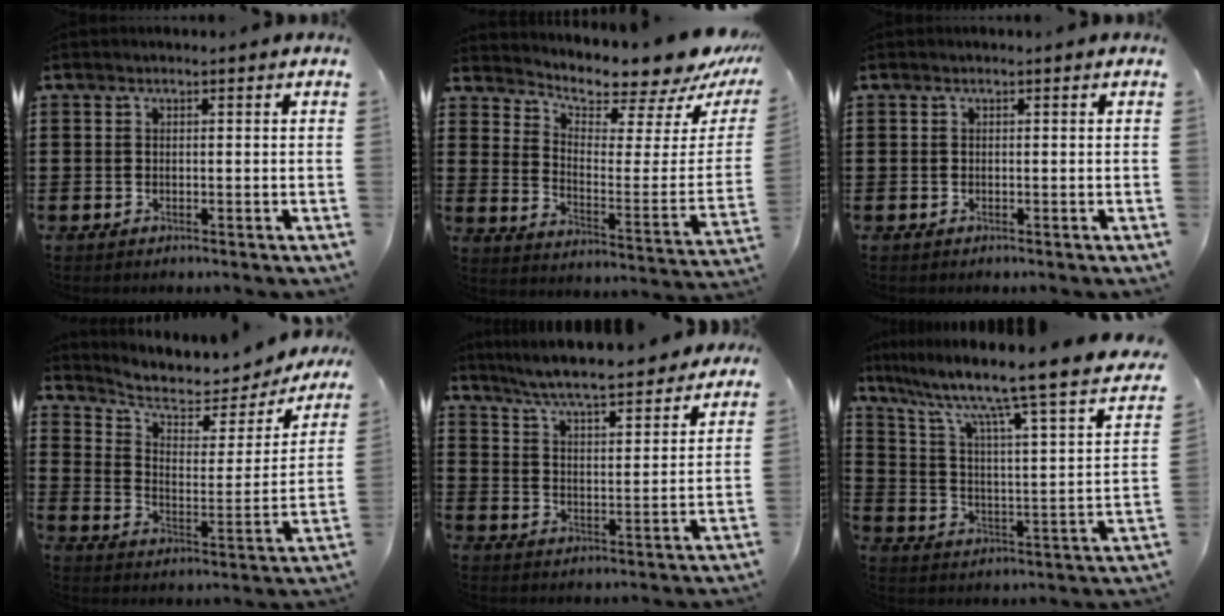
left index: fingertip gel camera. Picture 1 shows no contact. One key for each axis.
{"total": 5.4, "fx": 4.9, "fy": 1.4, "fz": 1.7, "tx": -0.048, "ty": -0.056, "tz": 0.078}
{"total": 0.0}
{"total": 5.1, "fx": 3.8, "fy": 2.4, "fz": 2.5, "tx": -0.065, "ty": -0.027, "tz": 0.058}
{"total": 6.5, "fx": 6.1, "fy": 0.1, "fz": 2.3, "tx": -0.071, "ty": -0.040, "tz": 0.103}
{"total": 9.2, "fx": 7.1, "fy": -0.4, "fz": 5.8, "tx": -0.133, "ty": -0.066, "tz": 0.101}